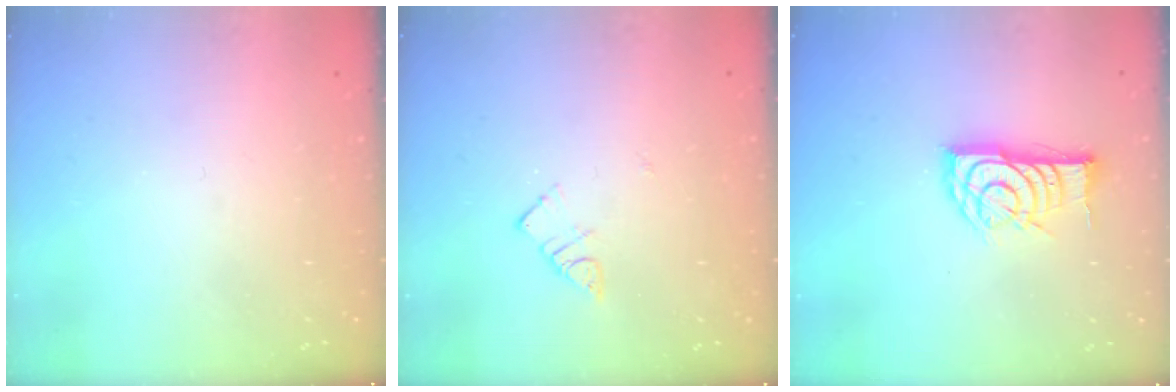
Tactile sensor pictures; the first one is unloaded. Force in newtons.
{"total": 4.1, "press": 4.0, "slide": 0.5}
{"total": 13.1, "press": 13.1, "slide": 0.5}